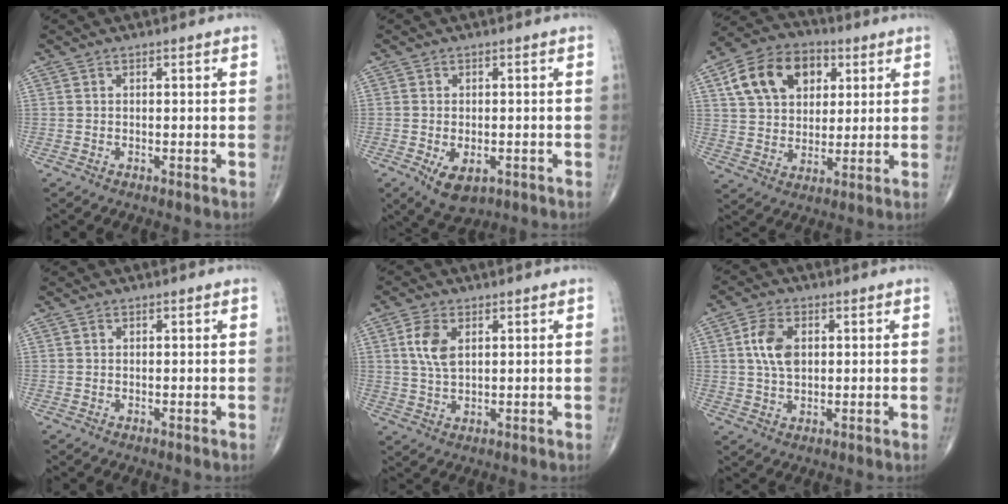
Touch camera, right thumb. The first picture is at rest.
{"total": 6.1, "force": [-2.2, 3.6, 4.4], "torque": [-0.068, -0.001, -0.025]}
{"total": 15.5, "force": [5.6, 11.0, 9.4], "torque": [-0.140, 0.001, 0.096]}
{"total": 0.0}
{"total": 6.1, "force": [1.9, 3.4, 4.7], "torque": [-0.096, -0.004, 0.038]}
{"total": 7.0, "force": [1.4, 4.3, 5.3], "torque": [-0.098, -0.001, 0.024]}